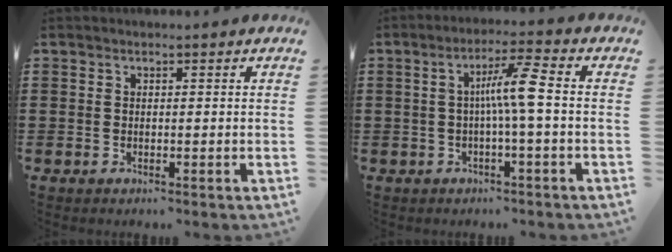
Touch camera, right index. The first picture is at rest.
{"total": 6.5, "force": [-0.3, 0.1, 6.5], "torque": [-0.122, 0.003, -0.014]}